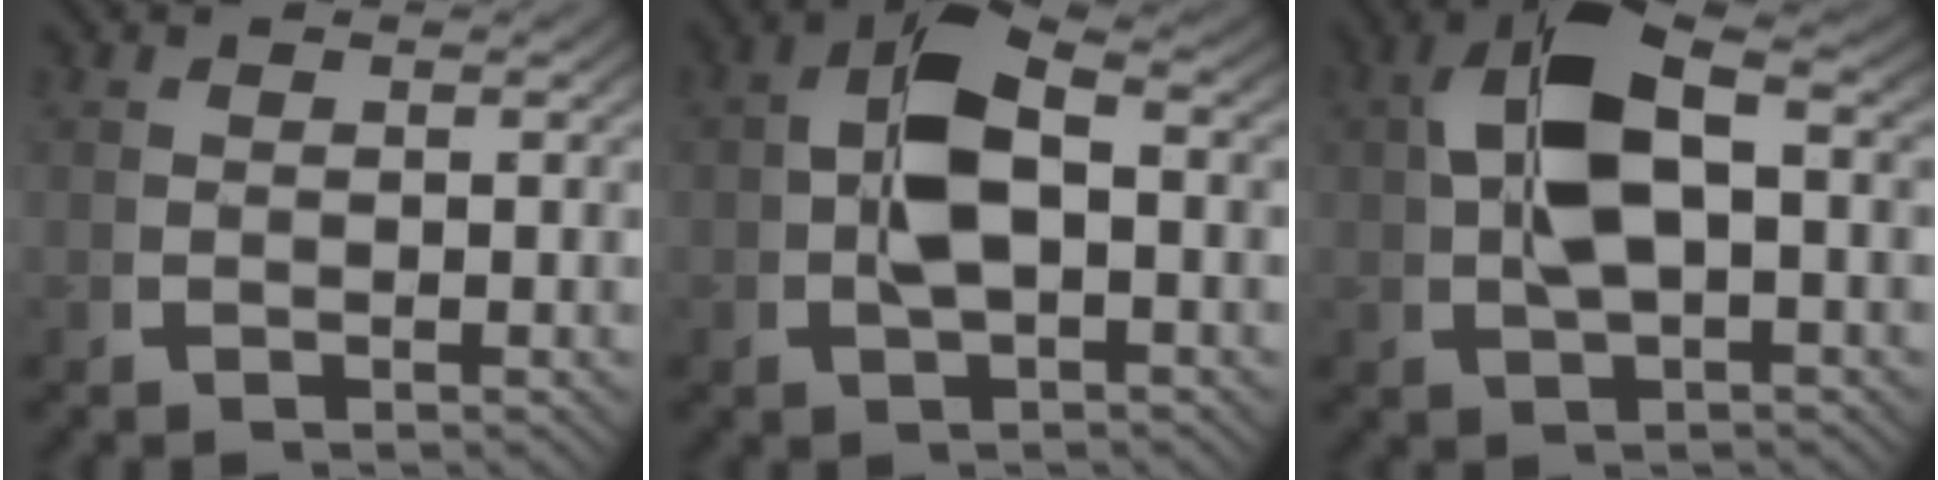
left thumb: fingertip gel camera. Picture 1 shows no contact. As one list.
[{"total": 7.6, "force": [-0.2, 4.5, 6.0], "torque": [-0.122, -0.012, 0.000]}, {"total": 9.7, "force": [0.8, 5.3, 8.1], "torque": [-0.160, -0.012, 0.021]}]